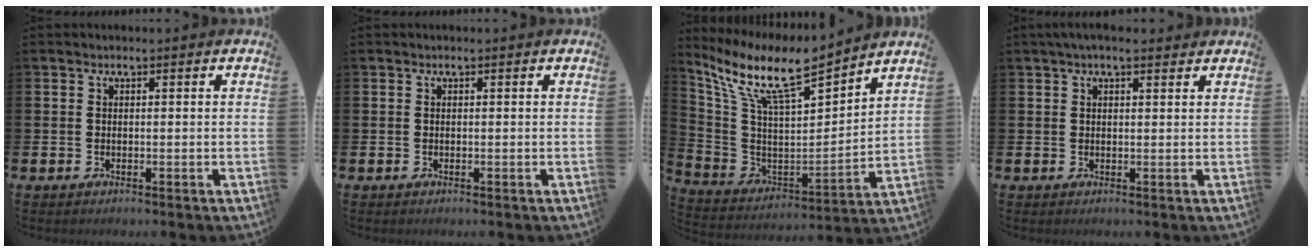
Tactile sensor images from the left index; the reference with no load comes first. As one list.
[{"total": 0.0}, {"total": 11.4, "force": [9.2, 2.2, 6.4], "torque": [-0.164, -0.059, 0.155]}, {"total": 2.5, "force": [2.0, 0.7, 1.4], "torque": [-0.030, 0.004, 0.035]}]